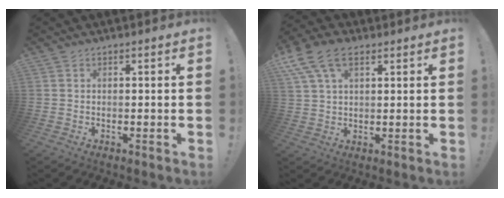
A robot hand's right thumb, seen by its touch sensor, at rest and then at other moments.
{"total": 10.5, "force": [5.2, 6.1, 6.9], "torque": [-0.131, -0.007, 0.101]}